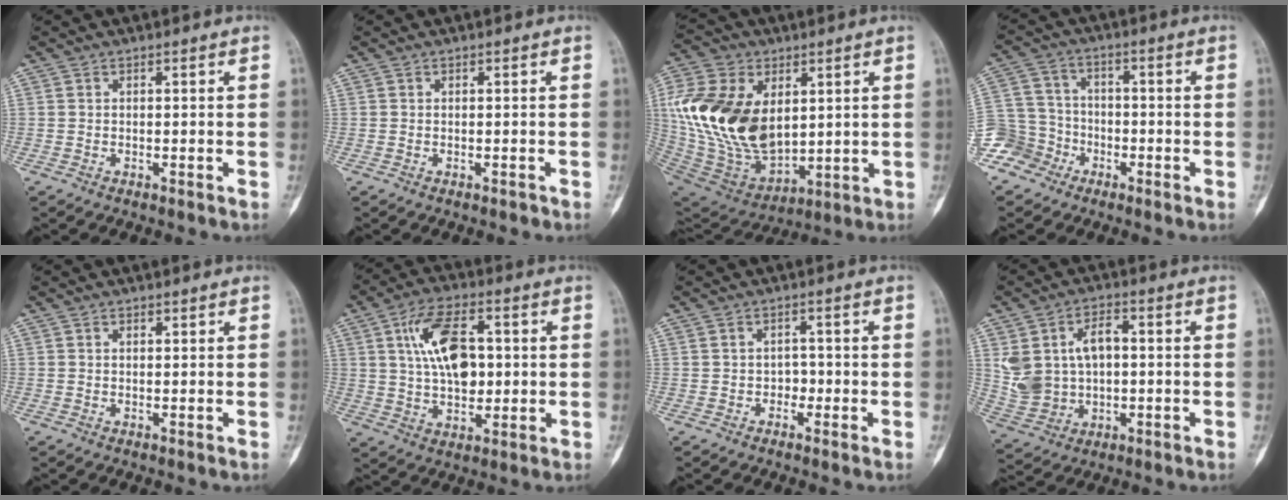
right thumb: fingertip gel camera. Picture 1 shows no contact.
{"total": 0.0}
{"total": 24.5, "force": [3.9, 15.6, 18.5], "torque": [-0.364, -0.023, 0.088]}
{"total": 8.7, "force": [-5.3, 6.9, 0.6], "torque": [0.012, 0.049, -0.106]}
{"total": 0.7, "force": [0.4, 0.5, 0.4], "torque": [-0.003, -0.001, 0.006]}
{"total": 13.3, "force": [2.6, 7.6, 10.6], "torque": [-0.166, 0.003, 0.045]}
{"total": 1.9, "force": [-0.6, 1.6, 0.8], "torque": [0.009, 0.007, -0.015]}
{"total": 11.4, "force": [1.5, 8.0, 8.1], "torque": [-0.134, 0.012, 0.041]}